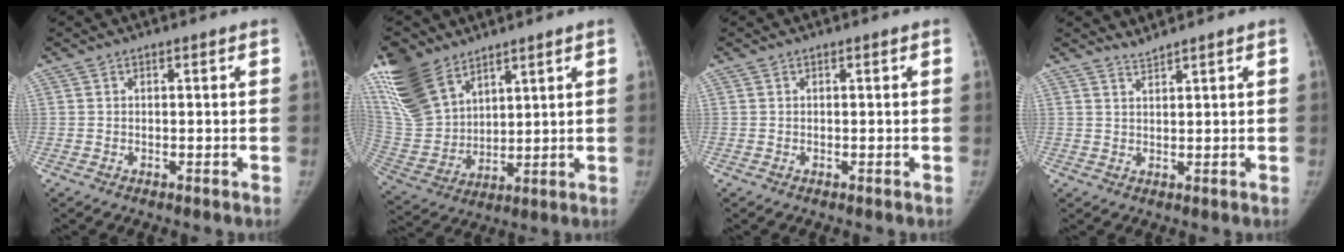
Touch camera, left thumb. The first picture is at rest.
{"total": 18.9, "force": [12.4, 10.7, 9.5], "torque": [-0.202, -0.034, 0.257]}
{"total": 0.0}
{"total": 1.9, "force": [1.8, -0.4, 0.0], "torque": [0.001, -0.011, 0.039]}